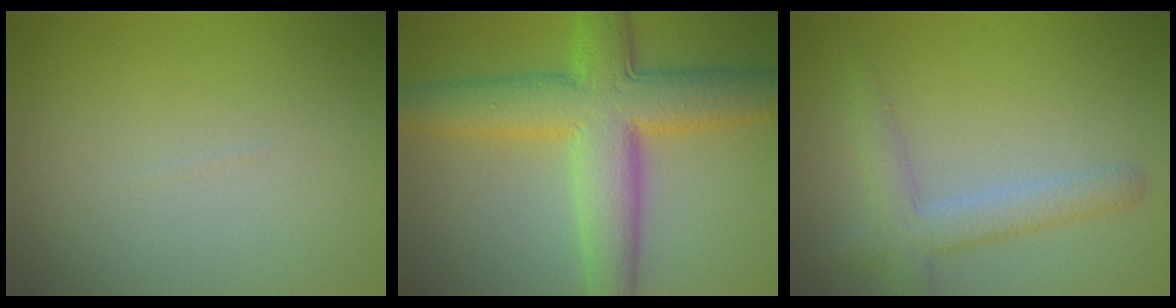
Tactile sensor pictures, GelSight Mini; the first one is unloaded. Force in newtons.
{"total": 9.2, "press": 9.2, "slide": 0.1}
{"total": 3.3, "press": 3.3, "slide": 0.1}